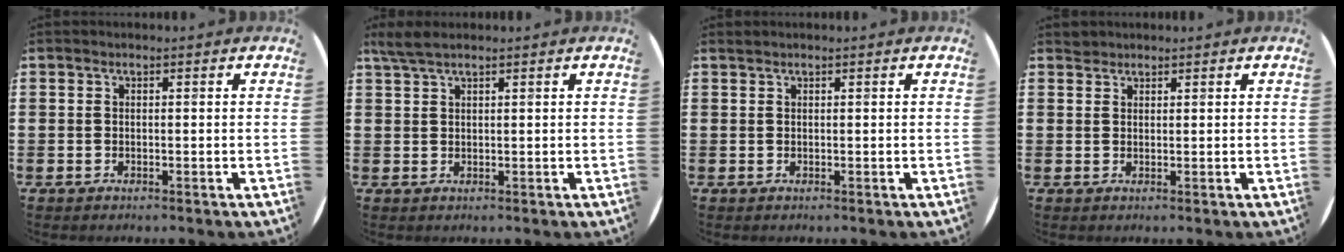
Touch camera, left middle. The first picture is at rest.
{"total": 2.4, "force": [1.8, 0.3, 1.5], "torque": [-0.031, 0.004, 0.033]}
{"total": 0.0}
{"total": 1.0, "force": [1.0, 0.3, -0.1], "torque": [0.000, 0.001, 0.020]}